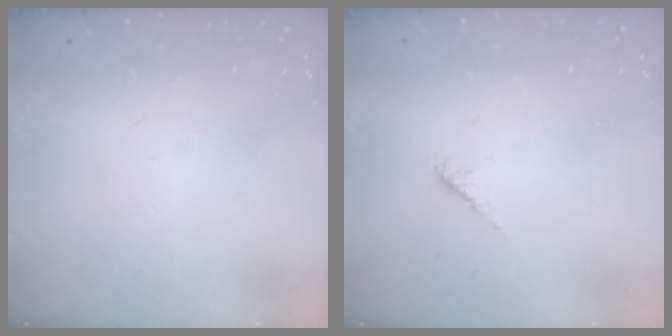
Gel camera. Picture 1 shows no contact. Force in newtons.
{"total": 2.6, "press": 2.4, "slide": 0.7}